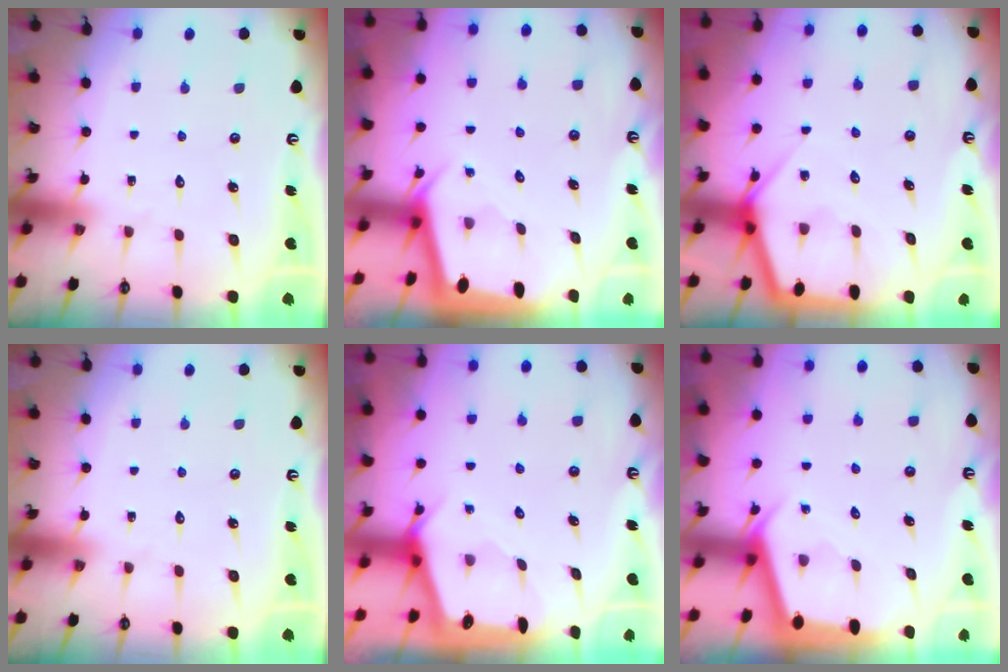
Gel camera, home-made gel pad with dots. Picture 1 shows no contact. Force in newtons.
{"total": 2.2, "press": 2.2, "slide": 0.1}
{"total": 6.0, "press": 6.0, "slide": 0.5}
{"total": 0.0}
{"total": 2.4, "press": 2.4, "slide": 0.2}
{"total": 2.4, "press": 2.4, "slide": 0.2}